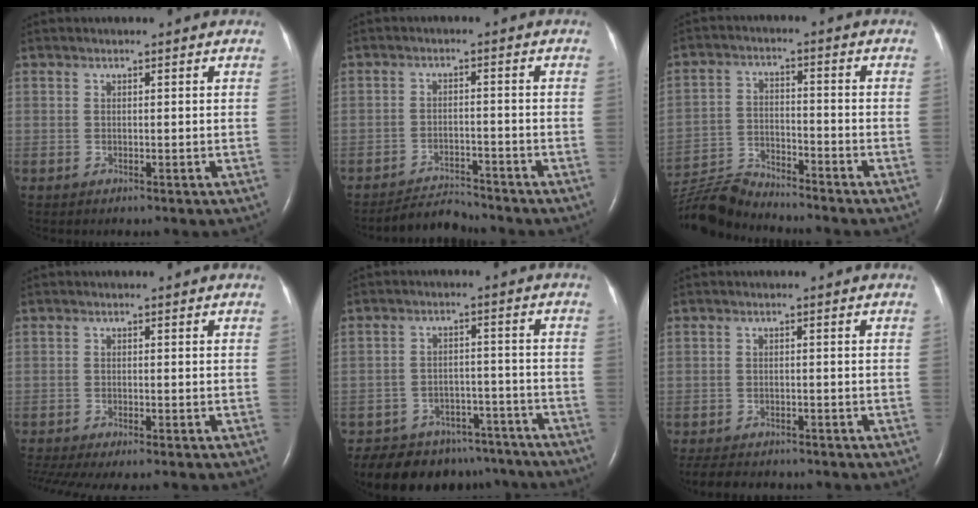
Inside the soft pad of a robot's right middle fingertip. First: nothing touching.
{"total": 4.1, "force": [-4.1, 0.0, -0.4], "torque": [0.001, -0.011, -0.068]}
{"total": 8.5, "force": [-8.5, -0.3, 0.5], "torque": [-0.019, -0.003, -0.161]}
{"total": 9.1, "force": [-7.5, 1.4, 5.1], "torque": [-0.088, -0.005, -0.116]}
{"total": 15.2, "force": [-13.1, 6.8, 3.7], "torque": [-0.060, 0.016, -0.168]}
{"total": 7.4, "force": [-6.4, 2.5, 2.8], "torque": [-0.046, -0.006, -0.089]}